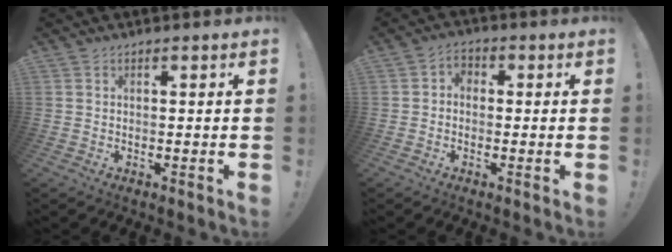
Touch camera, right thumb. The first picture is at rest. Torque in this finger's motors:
{"motor_torque": [-0.27, 0.01, 0.23, -0.30, 0.06]}